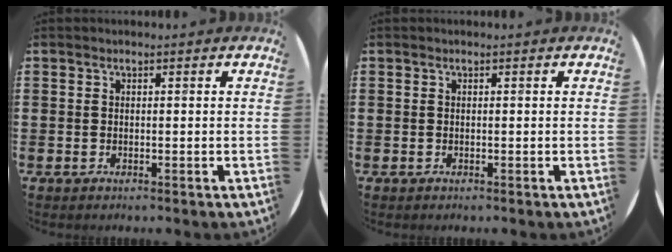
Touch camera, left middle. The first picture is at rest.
{"total": 0.0}